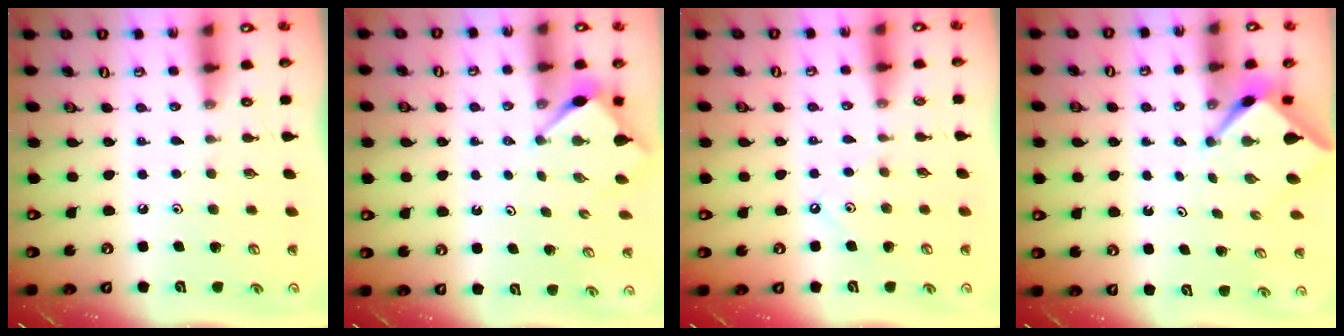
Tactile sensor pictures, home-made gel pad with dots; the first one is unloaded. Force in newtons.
{"total": 3.4, "press": 3.3, "slide": 0.3}
{"total": 3.3, "press": 3.3, "slide": 0.4}
{"total": 2.8, "press": 2.8, "slide": 0.3}